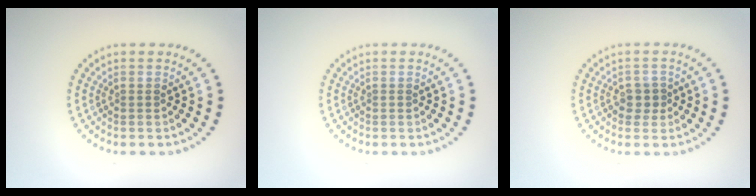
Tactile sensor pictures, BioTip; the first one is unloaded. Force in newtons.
{"total": 0.0}
{"total": 1.3, "press": 1.1, "slide": 0.7}